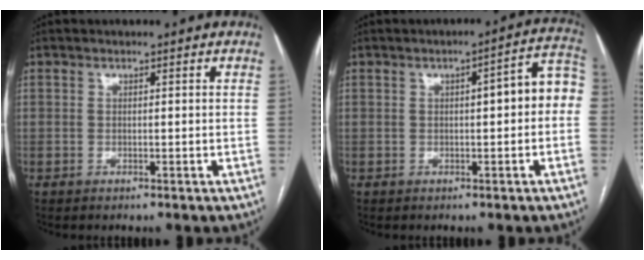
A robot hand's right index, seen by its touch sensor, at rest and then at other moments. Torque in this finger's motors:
{"motor_torque": [0.18, -0.08, 0.12, 0.03]}